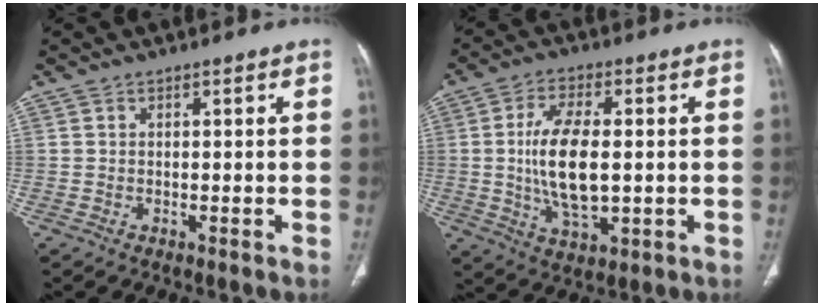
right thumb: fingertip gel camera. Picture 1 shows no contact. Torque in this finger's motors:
{"motor_torque": [2.43, 2.58, 1.71, -0.21, 0.51]}